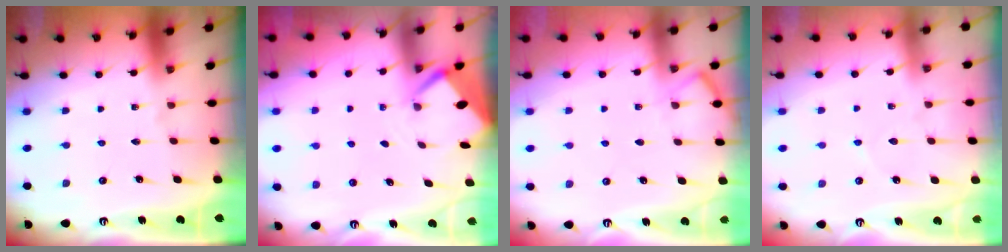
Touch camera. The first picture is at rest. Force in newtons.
{"total": 2.6, "press": 2.6, "slide": 0.0}
{"total": 4.9, "press": 4.9, "slide": 0.7}
{"total": 3.0, "press": 3.0, "slide": 0.5}